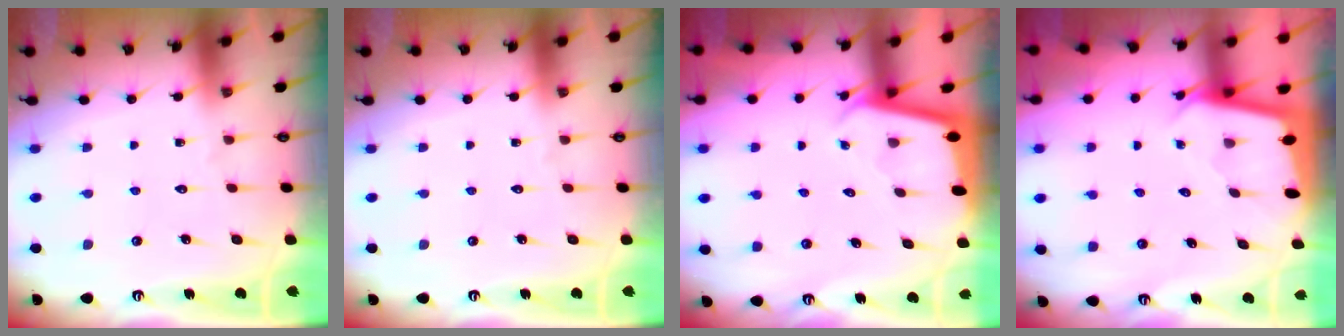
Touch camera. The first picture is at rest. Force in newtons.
{"total": 0.0}
{"total": 1.8, "press": 1.8, "slide": 0.2}
{"total": 1.9, "press": 1.9, "slide": 0.1}